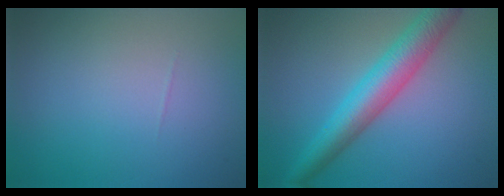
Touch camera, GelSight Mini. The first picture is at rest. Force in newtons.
{"total": 5.6, "press": 5.6, "slide": 0.1}